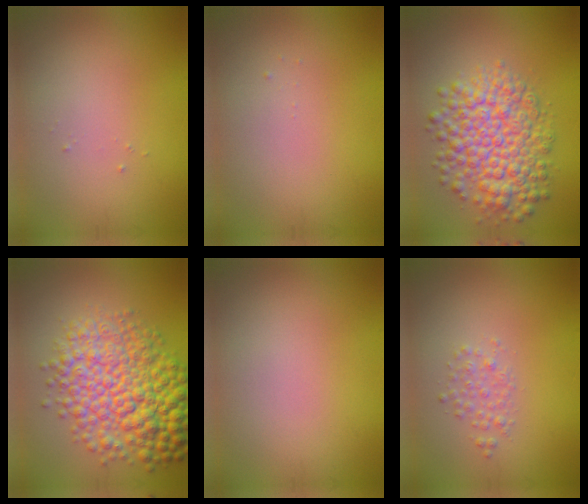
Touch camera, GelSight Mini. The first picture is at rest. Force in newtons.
{"total": 0.0}
{"total": 7.8, "press": 7.8, "slide": 0.2}
{"total": 10.1, "press": 10.1, "slide": 0.1}
{"total": 0.0}
{"total": 1.4, "press": 1.4, "slide": 0.0}